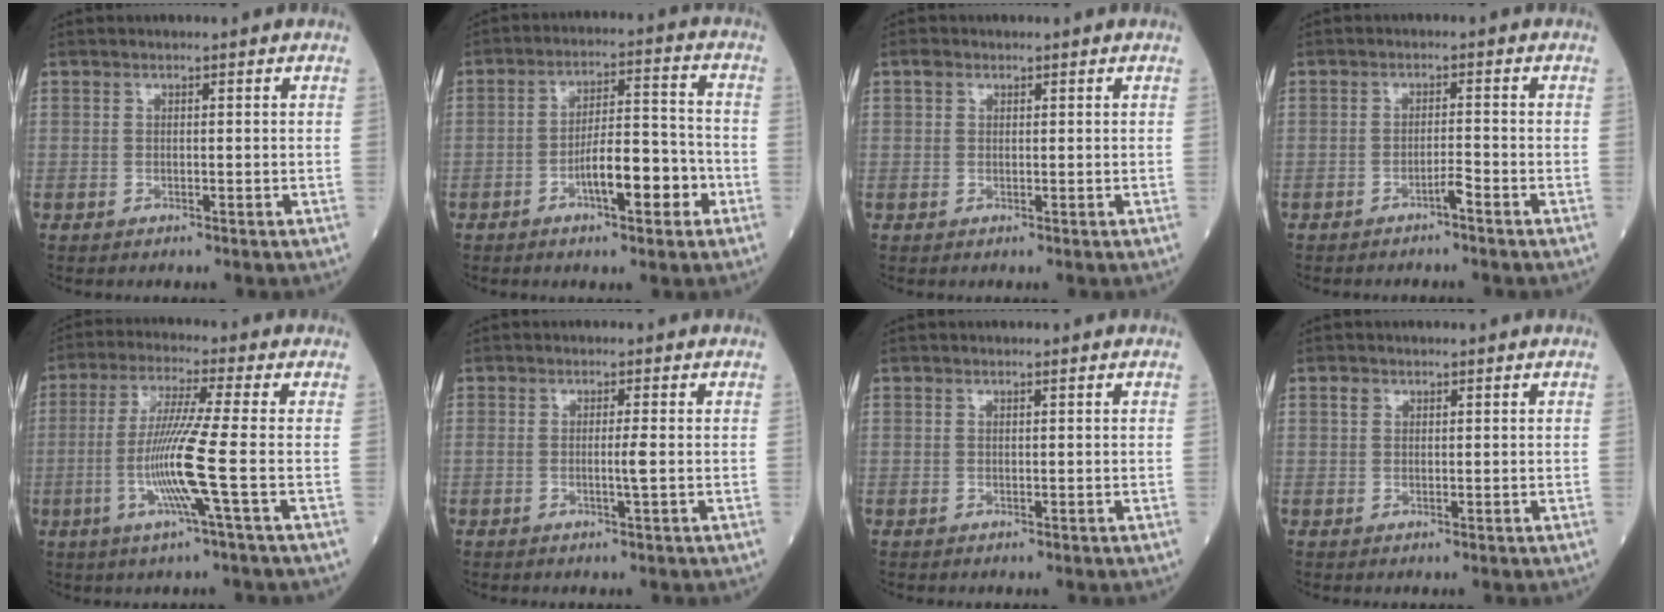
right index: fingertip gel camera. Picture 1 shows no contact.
{"total": 8.7, "force": [-3.6, 2.4, 7.6], "torque": [-0.131, 0.018, -0.053]}
{"total": 1.2, "force": [0.7, 0.9, 0.4], "torque": [-0.009, 0.008, 0.011]}
{"total": 1.7, "force": [-1.3, -0.2, 1.0], "torque": [-0.020, 0.002, -0.022]}
{"total": 9.5, "force": [-2.2, -1.7, 9.1], "torque": [-0.188, -0.014, -0.045]}
{"total": 1.6, "force": [-0.2, -0.4, 1.5], "torque": [-0.033, -0.003, -0.002]}
{"total": 0.0}
{"total": 1.1, "force": [0.6, 0.8, 0.4], "torque": [-0.009, 0.005, 0.011]}